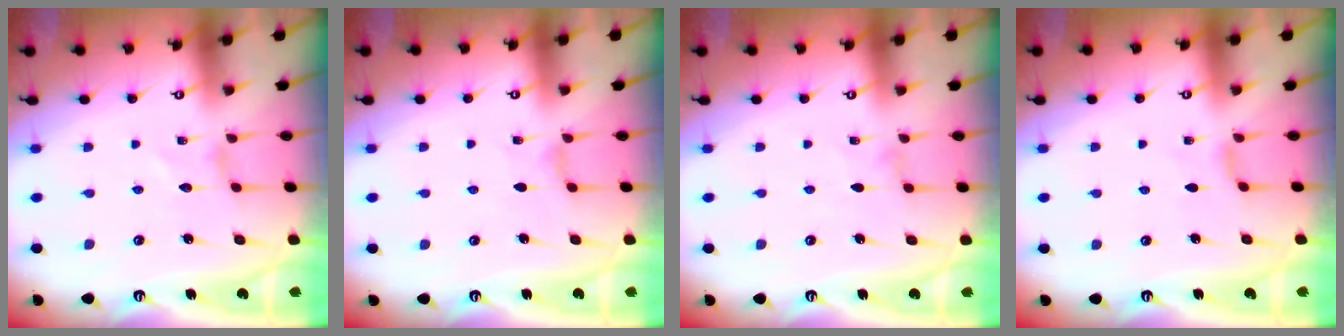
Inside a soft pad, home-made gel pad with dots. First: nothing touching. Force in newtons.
{"total": 3.1, "press": 3.0, "slide": 0.3}
{"total": 0.0}
{"total": 1.3, "press": 1.2, "slide": 0.3}